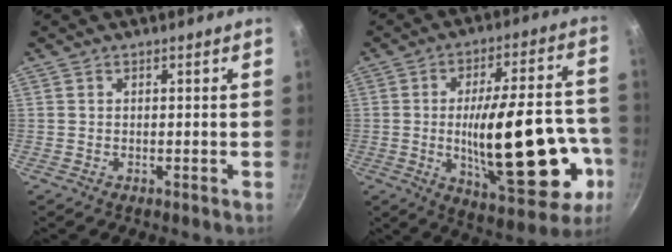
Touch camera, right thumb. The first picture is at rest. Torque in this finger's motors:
{"motor_torque": [2.49, 2.51, 2.49, -0.28, 0.60]}